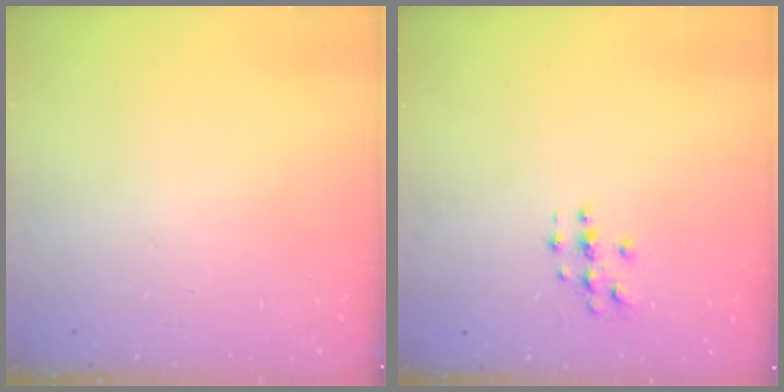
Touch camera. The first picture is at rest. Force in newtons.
{"total": 2.8, "press": 2.8, "slide": 0.3}